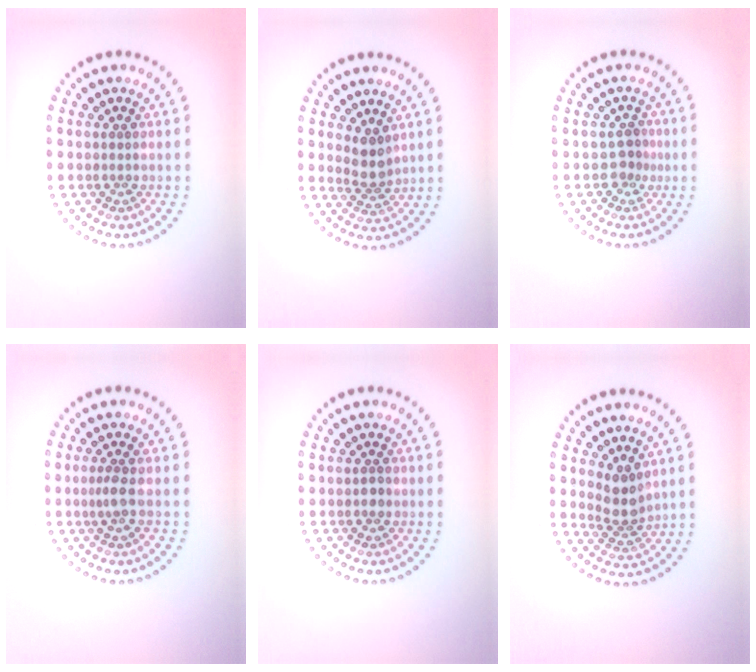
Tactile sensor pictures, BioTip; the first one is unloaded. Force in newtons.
{"total": 2.3, "press": 1.9, "slide": 1.3}
{"total": 1.6, "press": 1.3, "slide": 0.9}
{"total": 1.6, "press": 1.3, "slide": 1.1}
{"total": 0.9, "press": 0.8, "slide": 0.1}
{"total": 2.7, "press": 2.1, "slide": 1.6}